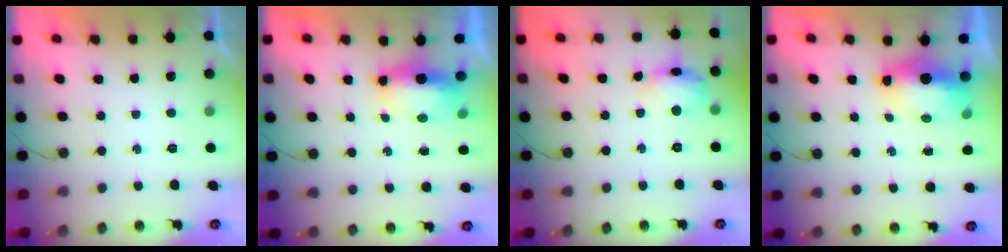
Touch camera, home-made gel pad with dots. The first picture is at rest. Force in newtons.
{"total": 7.0, "press": 6.6, "slide": 2.2}
{"total": 11.8, "press": 11.8, "slide": 0.9}
{"total": 8.0, "press": 7.9, "slide": 1.3}